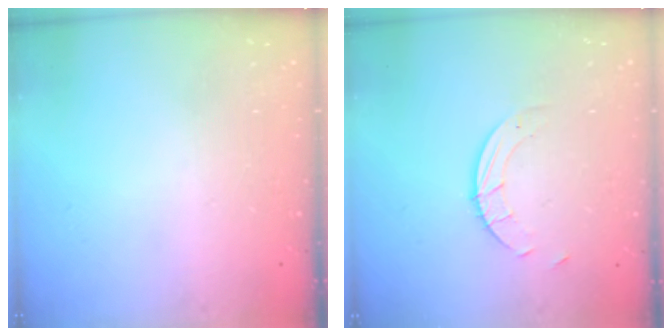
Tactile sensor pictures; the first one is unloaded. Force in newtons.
{"total": 2.5, "press": 2.5, "slide": 0.2}